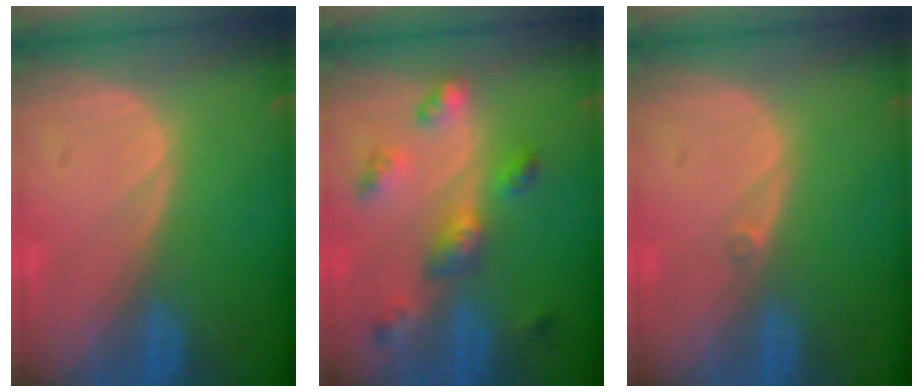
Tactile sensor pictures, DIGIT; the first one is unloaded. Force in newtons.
{"total": 6.4, "press": 5.7, "slide": 2.8}
{"total": 0.6, "press": 0.5, "slide": 0.3}